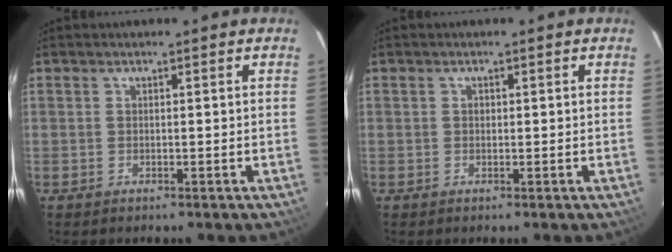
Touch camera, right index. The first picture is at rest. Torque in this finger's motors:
{"motor_torque": [0.20, -0.05, 0.12, 0.02]}